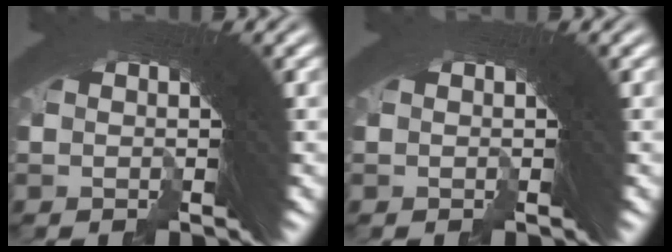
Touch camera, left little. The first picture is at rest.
{"total": 0.0}